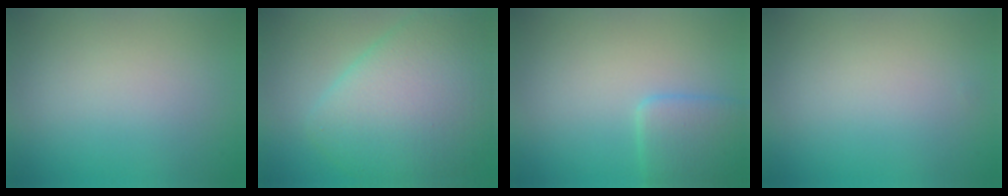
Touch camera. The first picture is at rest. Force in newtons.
{"total": 8.9, "press": 8.9, "slide": 0.2}
{"total": 2.9, "press": 2.9, "slide": 0.2}
{"total": 0.0}